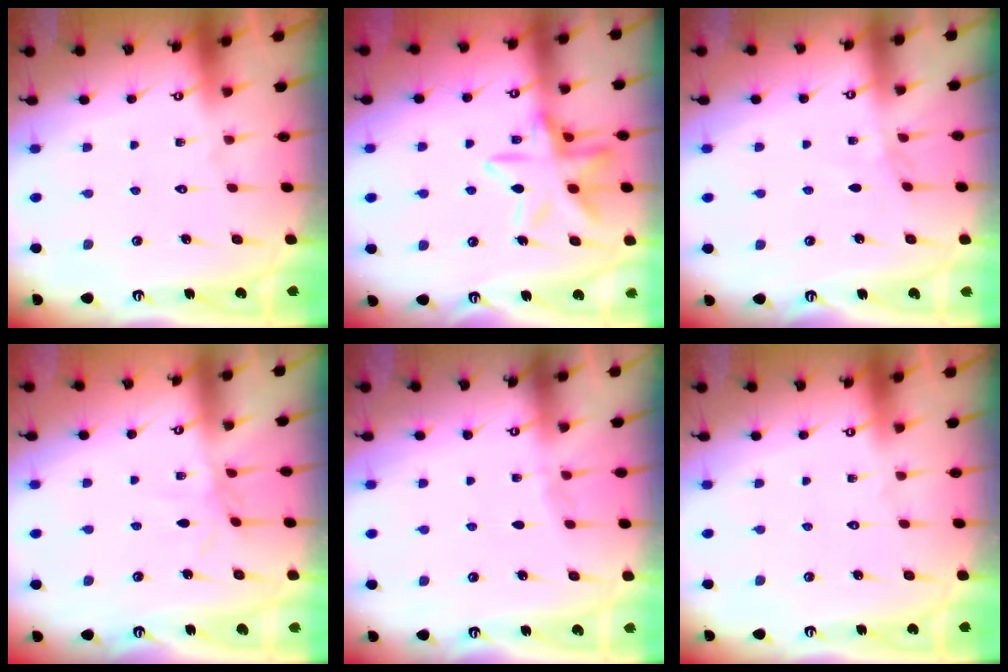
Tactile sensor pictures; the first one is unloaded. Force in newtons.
{"total": 15.9, "press": 15.8, "slide": 1.0}
{"total": 2.9, "press": 2.9, "slide": 0.4}
{"total": 3.3, "press": 3.3, "slide": 0.1}
{"total": 1.0, "press": 1.0, "slide": 0.3}
{"total": 0.0}